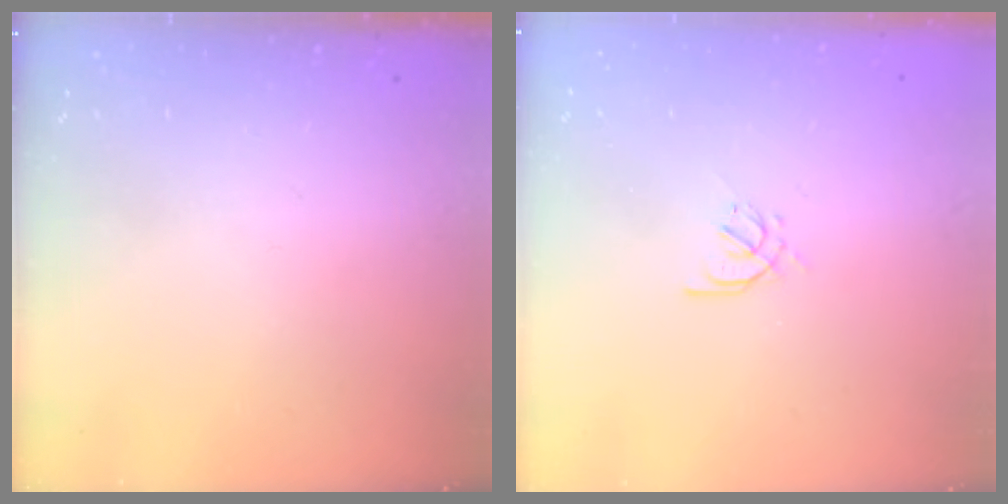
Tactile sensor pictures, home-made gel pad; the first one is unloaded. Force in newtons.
{"total": 2.4, "press": 2.4, "slide": 0.6}